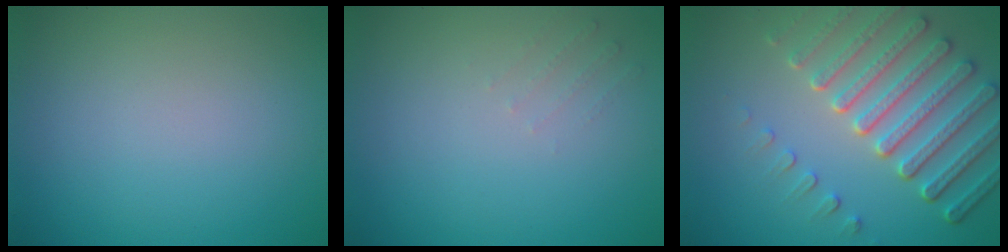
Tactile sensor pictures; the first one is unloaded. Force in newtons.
{"total": 0.8, "press": 0.8, "slide": 0.2}
{"total": 6.7, "press": 5.4, "slide": 4.1}